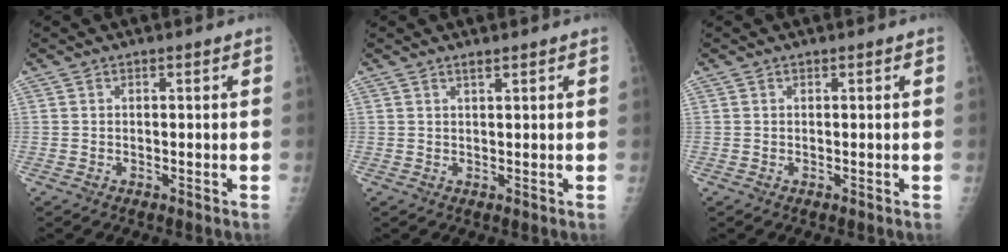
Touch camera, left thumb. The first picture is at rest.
{"total": 1.0, "force": [0.8, 0.0, 0.6], "torque": [-0.008, -0.006, 0.016]}
{"total": 0.0}